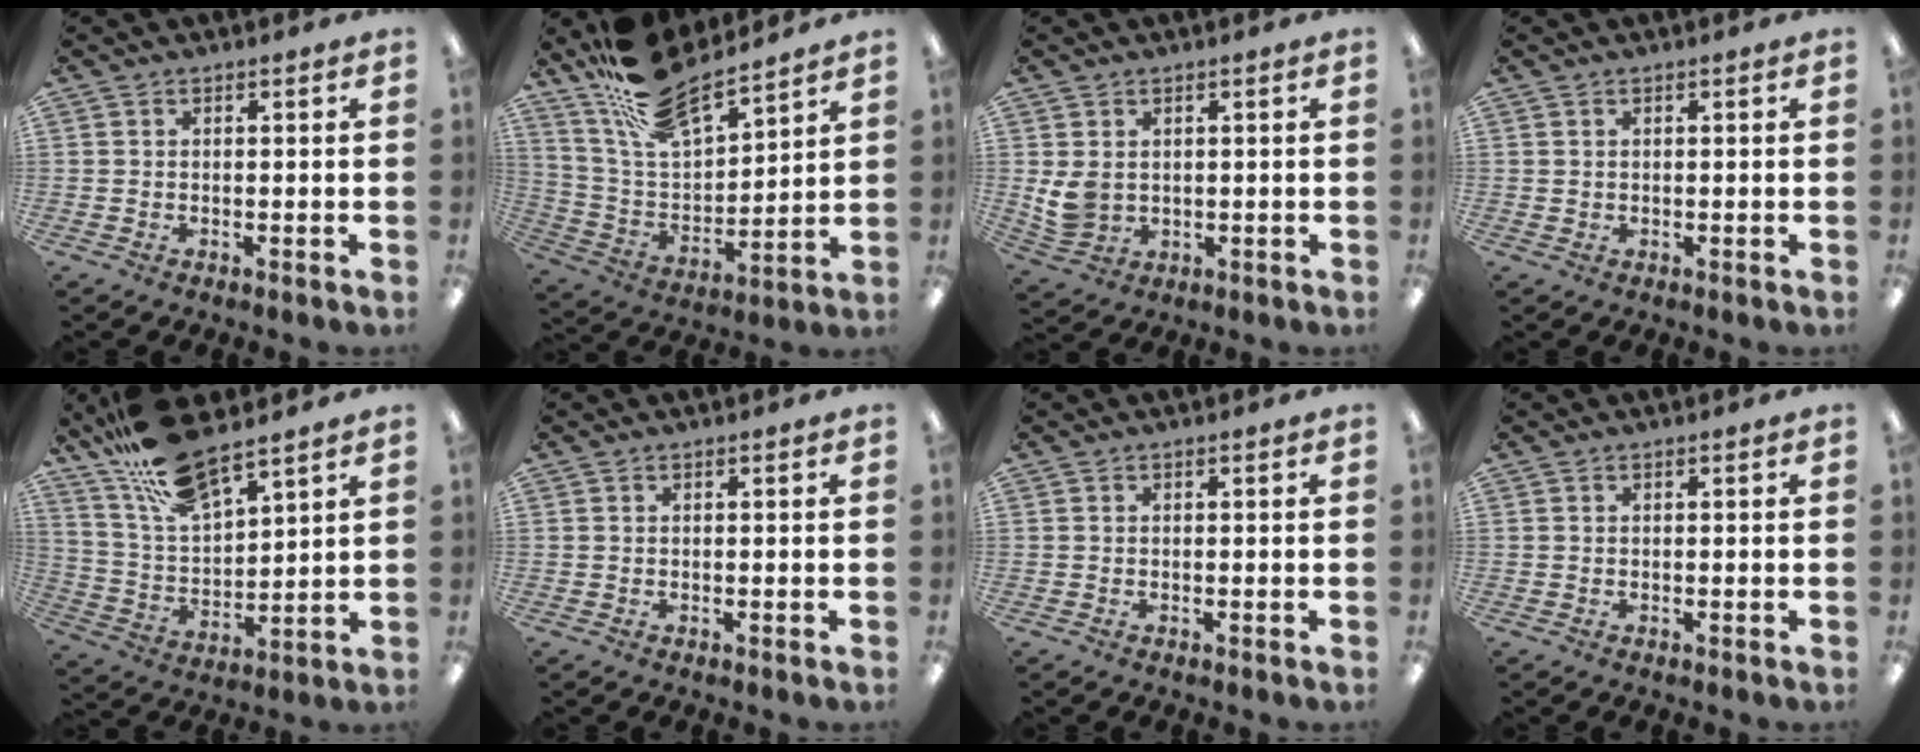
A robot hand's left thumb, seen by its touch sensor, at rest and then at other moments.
{"total": 17.9, "force": [15.0, 6.2, 7.6], "torque": [-0.166, -0.090, 0.272]}
{"total": 5.4, "force": [1.5, 4.2, 3.2], "torque": [-0.073, -0.006, 0.029]}
{"total": 0.6, "force": [0.5, 0.4, 0.2], "torque": [-0.006, 0.003, 0.009]}
{"total": 15.7, "force": [12.8, 4.3, 8.1], "torque": [-0.177, -0.065, 0.228]}
{"total": 0.0}
{"total": 0.0}
{"total": 0.0}